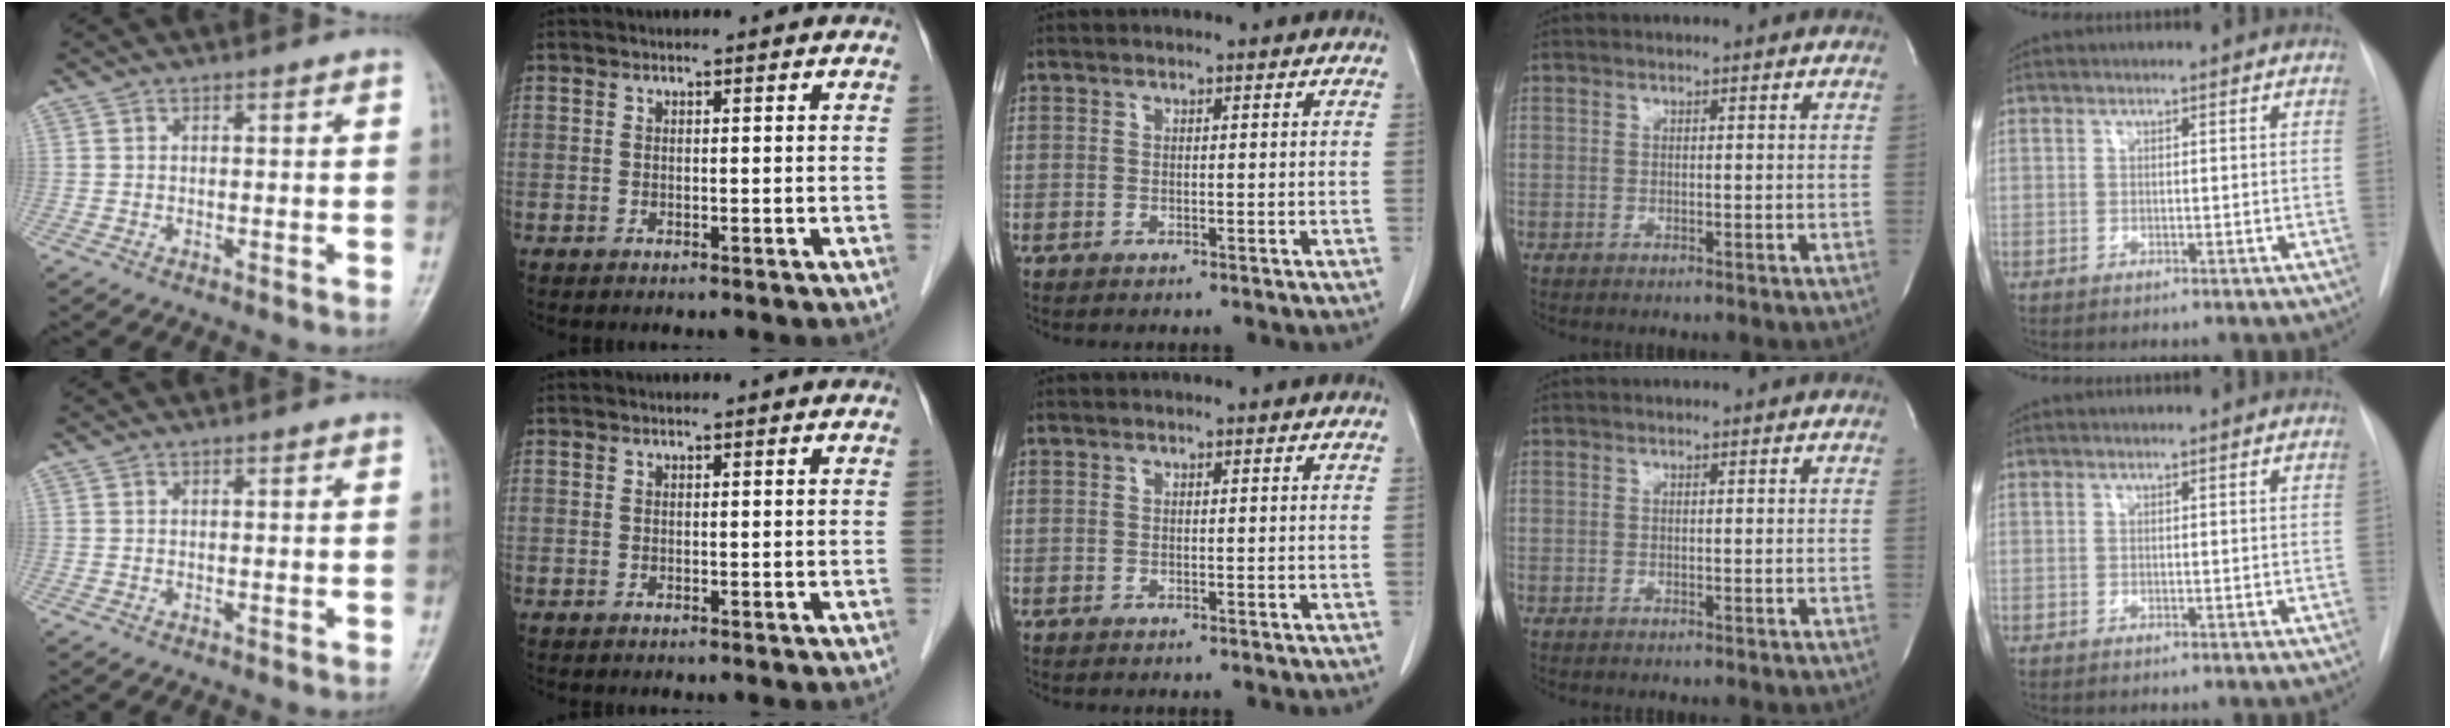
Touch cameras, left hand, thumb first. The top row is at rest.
{}